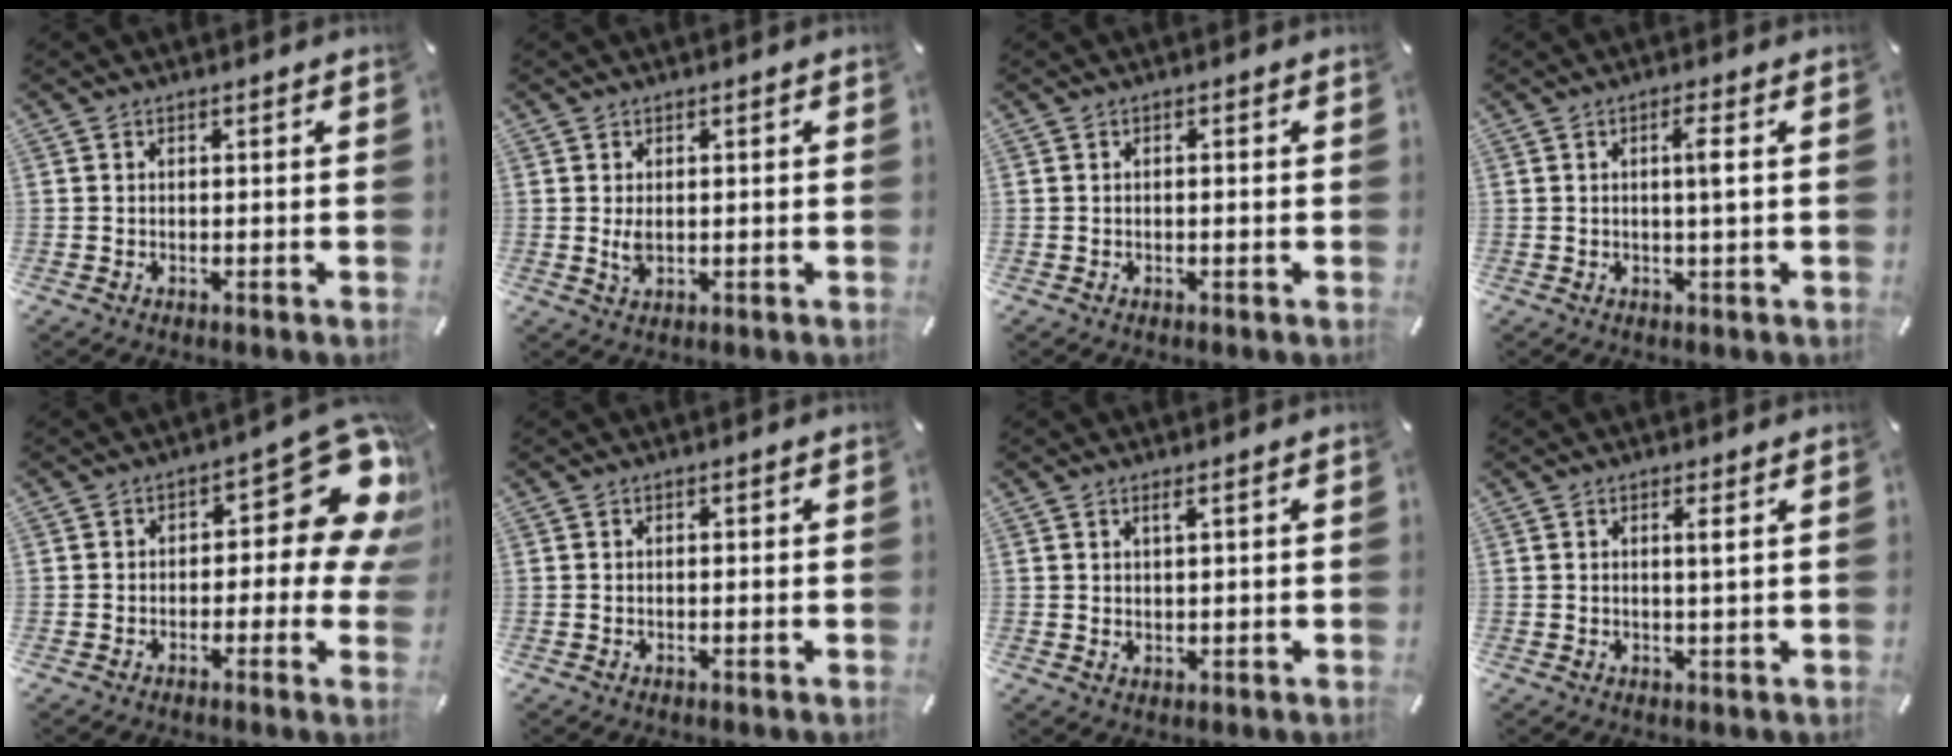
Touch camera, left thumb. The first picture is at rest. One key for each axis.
{"total": 2.6, "fx": 0.1, "fy": 1.5, "fz": 2.1, "tx": -0.049, "ty": -0.006, "tz": -0.006}
{"total": 0.8, "fx": -0.2, "fy": 0.2, "fz": 0.8, "tx": -0.013, "ty": 0.000, "tz": -0.004}
{"total": 3.7, "fx": 0.5, "fy": 0.2, "fz": 3.7, "tx": -0.071, "ty": -0.001, "tz": 0.005}
{"total": 14.8, "fx": 5.2, "fy": 6.8, "fz": 12.0, "tx": -0.142, "ty": -0.042, "tz": 0.083}
{"total": 0.0}
{"total": 1.9, "fx": 1.1, "fy": 0.5, "fz": 1.4, "tx": -0.028, "ty": 0.000, "tz": 0.020}
{"total": 2.2, "fx": 0.6, "fy": -0.1, "fz": 2.1, "tx": -0.041, "ty": -0.003, "tz": 0.009}